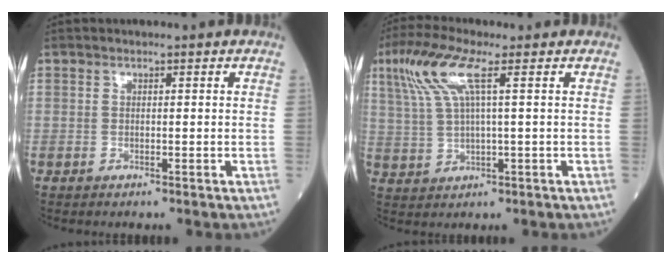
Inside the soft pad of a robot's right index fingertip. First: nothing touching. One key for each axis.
{"total": 7.8, "fx": 3.4, "fy": 0.9, "fz": 7.0, "tx": -0.169, "ty": 0.017, "tz": 0.072}